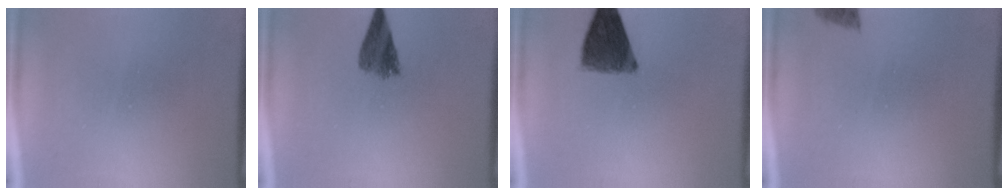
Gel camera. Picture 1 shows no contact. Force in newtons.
{"total": 4.4}
{"total": 8.7}
{"total": 2.7}